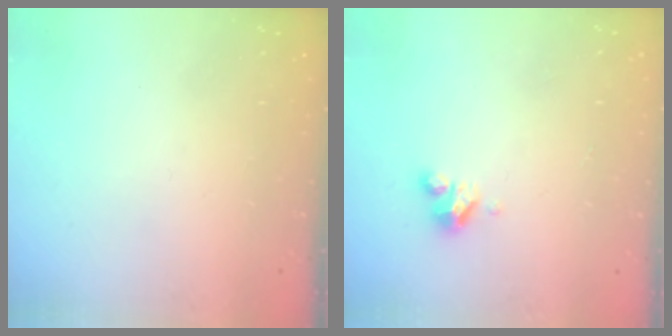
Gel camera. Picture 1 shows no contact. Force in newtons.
{"total": 4.4, "press": 4.4, "slide": 0.4}